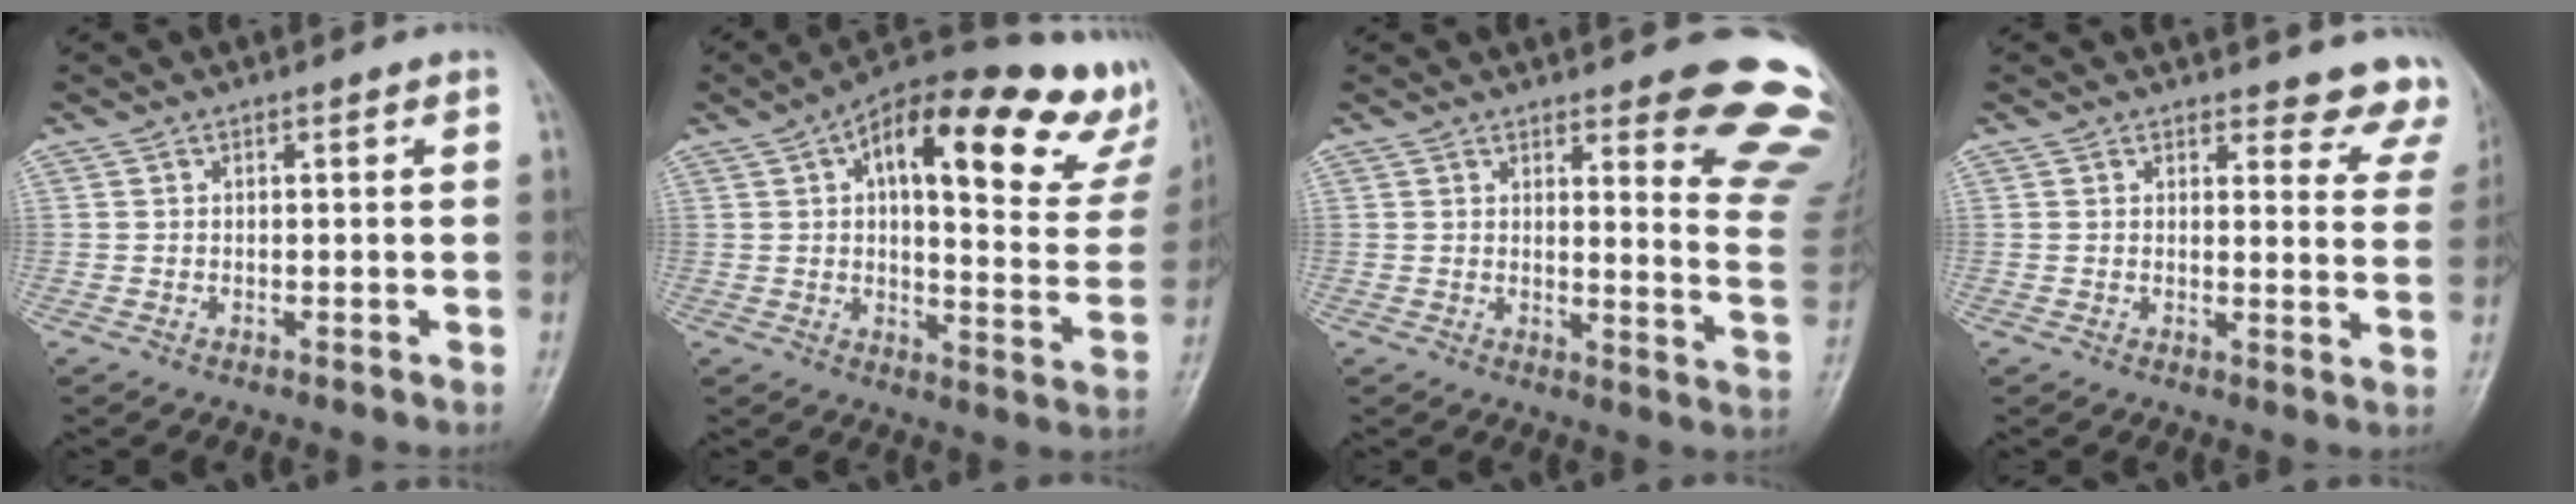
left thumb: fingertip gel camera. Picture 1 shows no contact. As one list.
[{"total": 28.8, "force": [13.8, 10.5, 23.0], "torque": [-0.278, -0.003, 0.181]}, {"total": 13.7, "force": [10.6, 3.1, 8.2], "torque": [-0.054, -0.088, 0.107]}, {"total": 9.7, "force": [9.2, 2.9, 0.8], "torque": [0.043, -0.068, 0.069]}]